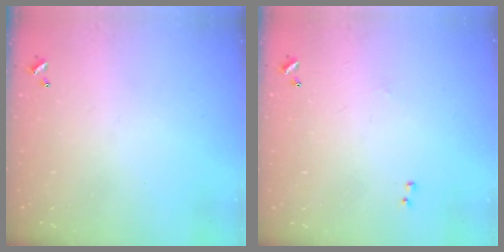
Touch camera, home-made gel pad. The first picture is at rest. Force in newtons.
{"total": 2.1, "press": 2.0, "slide": 0.7}